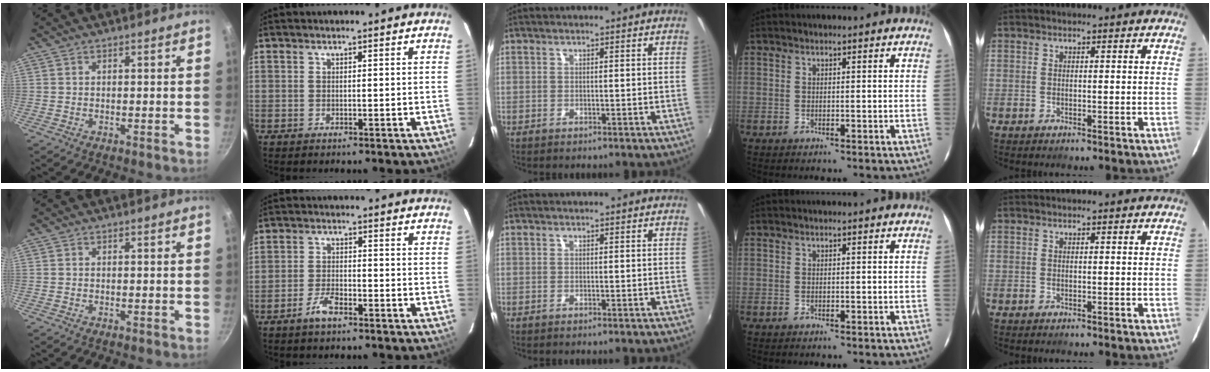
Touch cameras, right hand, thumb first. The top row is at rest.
{"index": {"total": 4.2, "force": [-2.9, 1.4, 2.6], "torque": [-0.062, 0.000, -0.055]}}